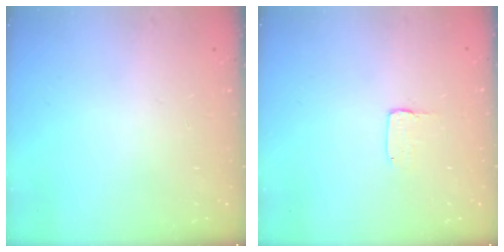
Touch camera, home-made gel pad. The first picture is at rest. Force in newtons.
{"total": 2.0, "press": 2.0, "slide": 0.0}